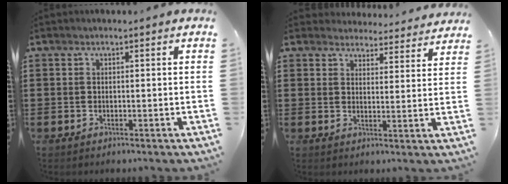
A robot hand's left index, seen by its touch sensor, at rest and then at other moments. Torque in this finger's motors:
{"motor_torque": [0.05, -0.03, 0.07, -0.04]}